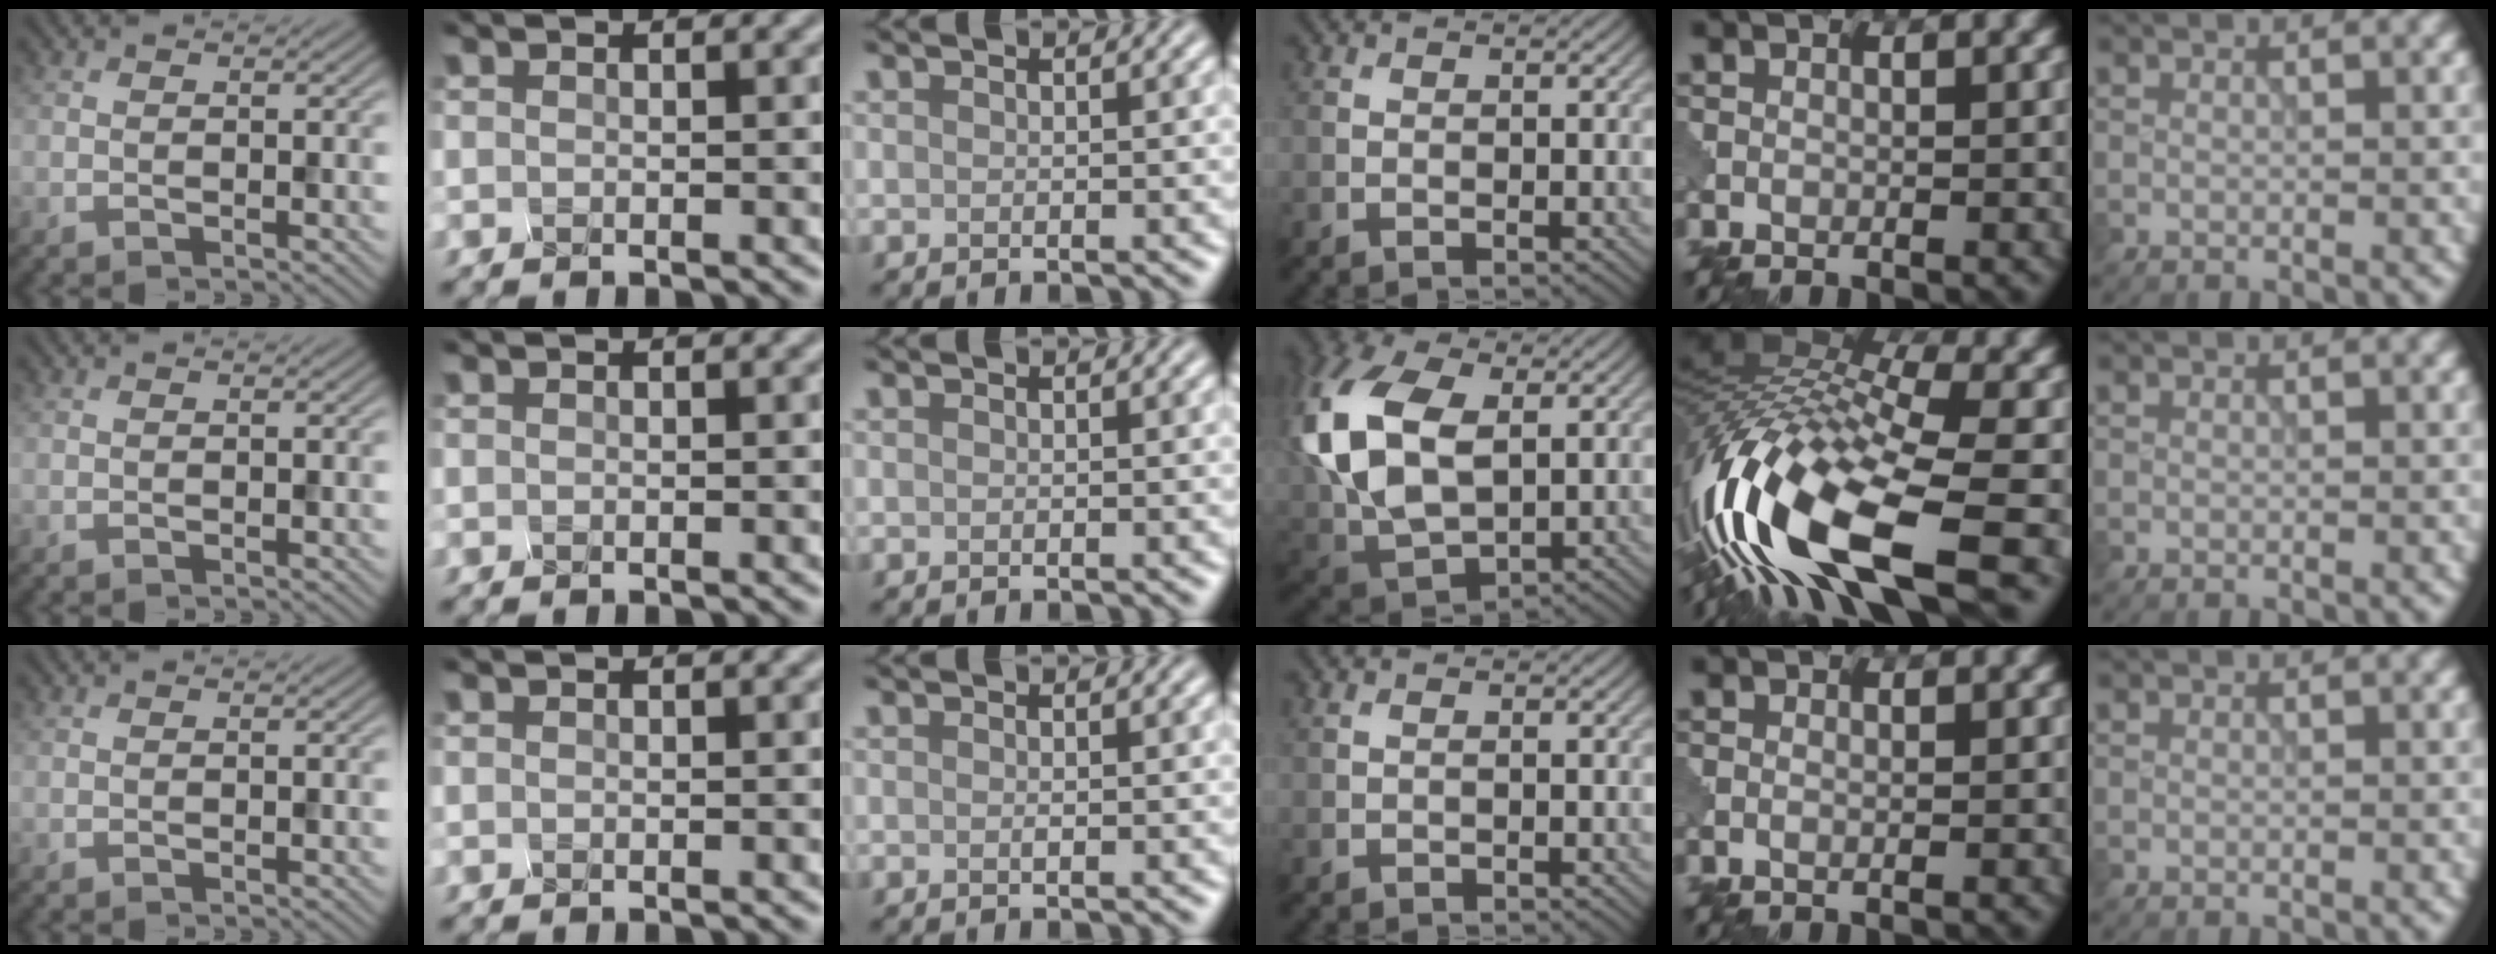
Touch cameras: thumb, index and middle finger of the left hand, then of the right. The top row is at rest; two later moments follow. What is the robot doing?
{"motion": "squeeze", "object": "hand grip exerciser"}